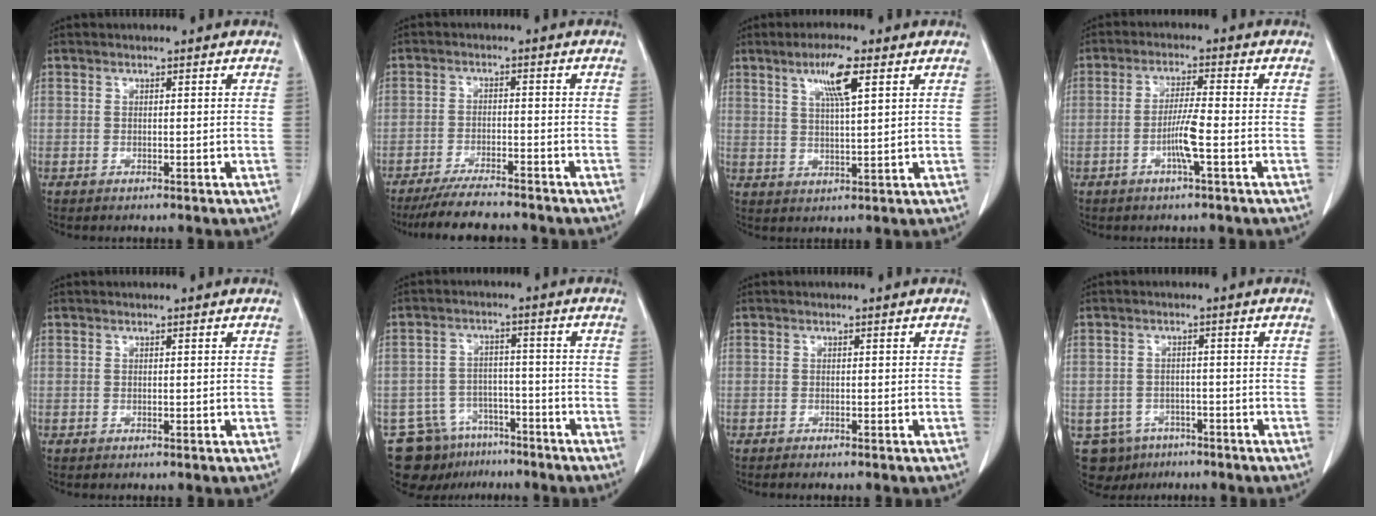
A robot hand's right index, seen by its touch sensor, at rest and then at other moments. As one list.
[{"total": 8.0, "force": [-7.2, 1.1, 3.3], "torque": [-0.052, -0.019, -0.119]}, {"total": 6.4, "force": [3.1, 0.5, 5.6], "torque": [-0.102, 0.002, 0.055]}, {"total": 5.0, "force": [-1.6, -0.2, 4.7], "torque": [-0.093, -0.003, -0.033]}, {"total": 0.0}, {"total": 9.9, "force": [-7.0, 6.7, 2.1], "torque": [-0.033, 0.024, -0.104]}, {"total": 1.0, "force": [-0.8, 0.0, 0.5], "torque": [-0.011, -0.001, -0.012]}, {"total": 6.3, "force": [-3.7, 5.0, 0.6], "torque": [-0.007, 0.007, -0.046]}]